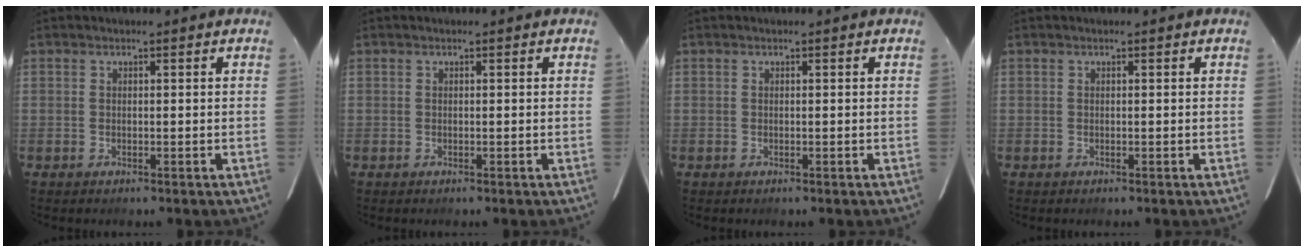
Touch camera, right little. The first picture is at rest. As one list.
[{"total": 0.0}, {"total": 0.0}, {"total": 0.0}]